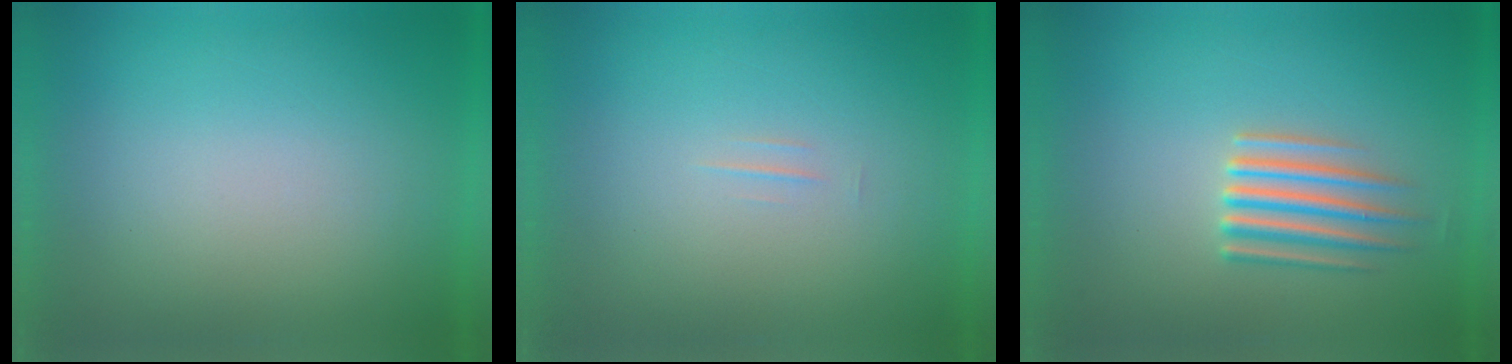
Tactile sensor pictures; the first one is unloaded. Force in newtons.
{"total": 1.3}
{"total": 3.4}